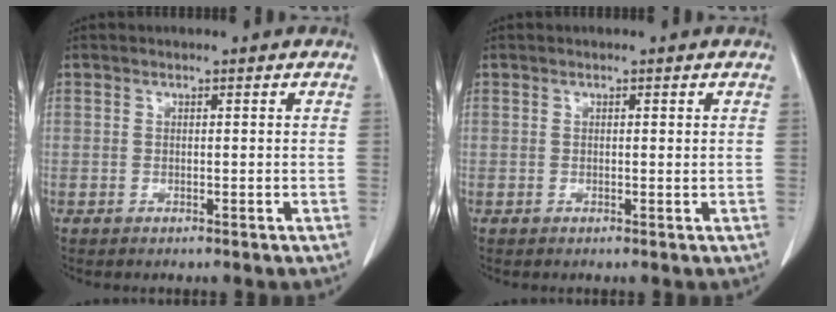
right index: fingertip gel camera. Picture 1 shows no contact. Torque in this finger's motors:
{"motor_torque": [0.08, -0.11, 0.00, 0.00]}